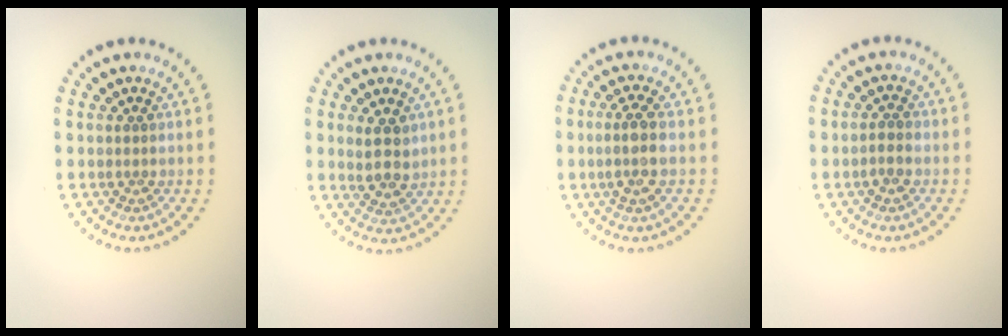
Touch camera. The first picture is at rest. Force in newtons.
{"total": 2.7, "press": 2.4, "slide": 1.1}
{"total": 2.5, "press": 2.2, "slide": 1.1}
{"total": 0.8, "press": 0.8, "slide": 0.2}